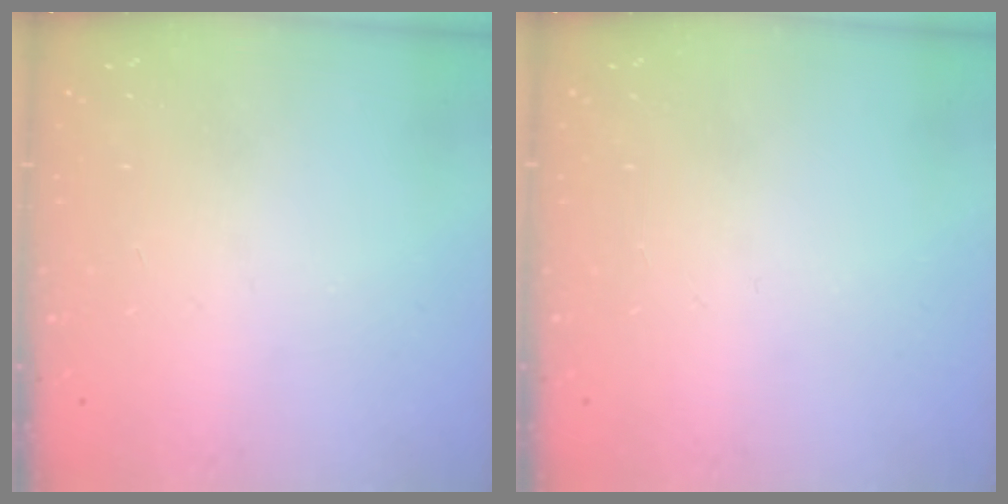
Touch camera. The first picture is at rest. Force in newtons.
{"total": 0.0}